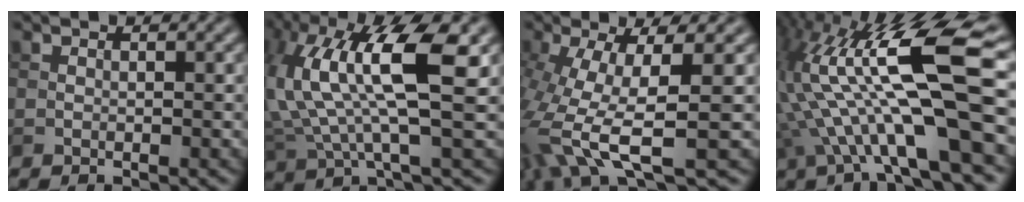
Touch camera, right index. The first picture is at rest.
{"total": 10.9, "force": [3.4, 3.4, 9.8], "torque": [-0.195, 0.005, 0.065]}
{"total": 10.0, "force": [-2.6, 3.3, 9.1], "torque": [-0.206, -0.019, -0.043]}
{"total": 15.0, "force": [1.7, 3.7, 14.4], "torque": [-0.266, 0.014, 0.040]}